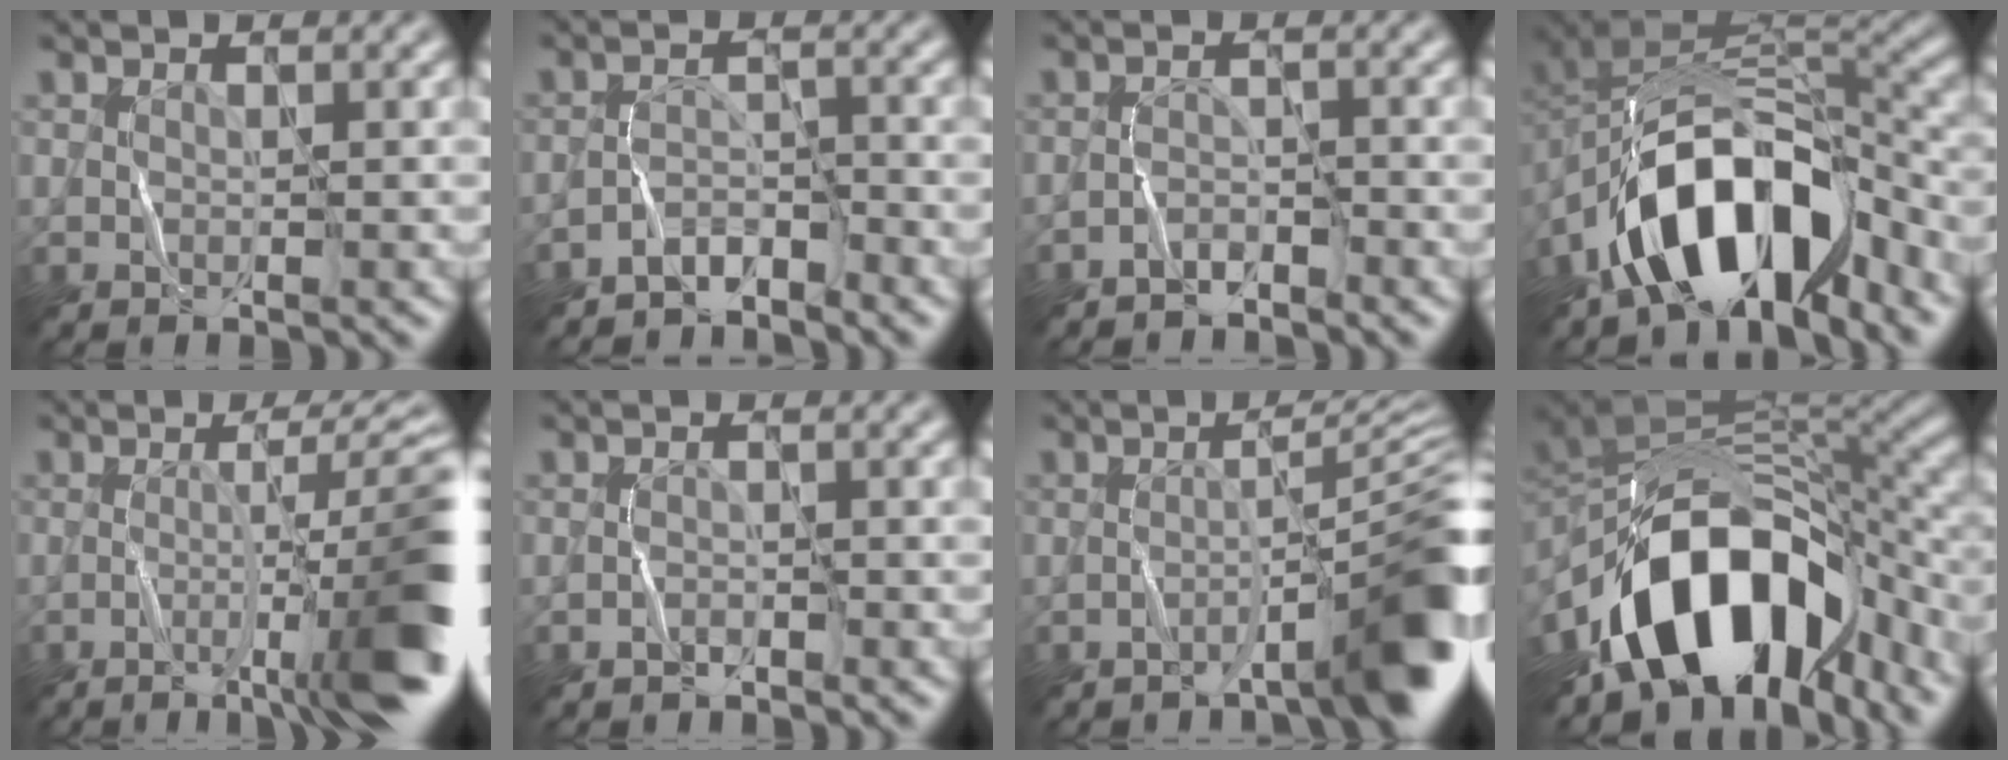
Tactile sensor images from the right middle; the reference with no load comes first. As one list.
[{"total": 3.1, "force": [-3.0, 0.8, 0.5], "torque": [-0.008, 0.008, -0.062]}, {"total": 1.9, "force": [-1.9, 0.3, 0.1], "torque": [-0.003, 0.009, -0.039]}, {"total": 12.6, "force": [-7.1, 6.4, 8.2], "torque": [-0.124, 0.002, -0.129]}, {"total": 12.0, "force": [-3.3, 2.5, 11.2], "torque": [-0.141, 0.006, -0.053]}, {"total": 1.0, "force": [-1.0, 0.1, 0.0], "torque": [0.001, 0.004, -0.019]}, {"total": 8.3, "force": [-4.1, 1.3, 7.1], "torque": [-0.085, 0.019, -0.067]}, {"total": 14.5, "force": [-7.3, 8.3, 9.4], "torque": [-0.144, 0.007, -0.128]}]